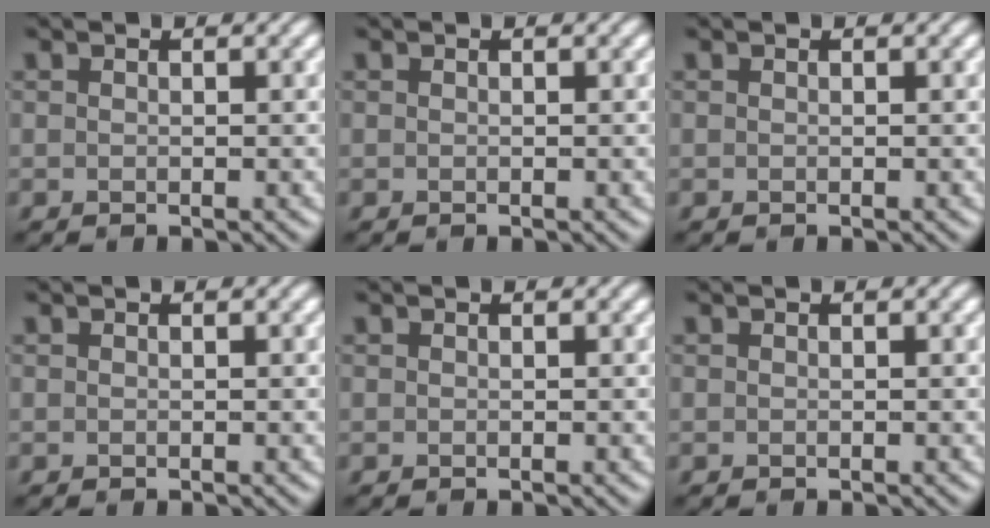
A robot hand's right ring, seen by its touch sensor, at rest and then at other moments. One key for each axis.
{"total": 0.0}
{"total": 0.0}
{"total": 0.0}
{"total": 0.0}
{"total": 0.0}